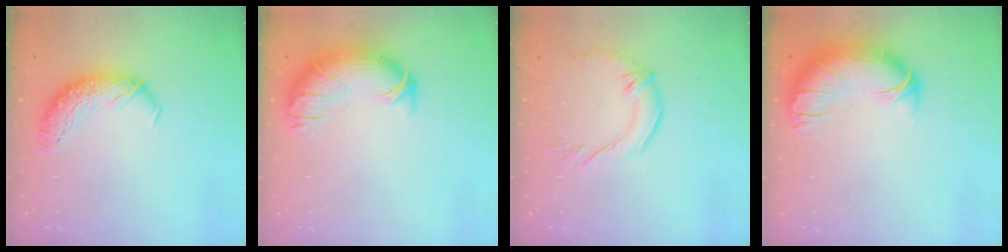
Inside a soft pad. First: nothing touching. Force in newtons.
{"total": 3.4, "press": 0.5, "slide": 3.3}
{"total": 2.7, "press": 1.0, "slide": 2.5}
{"total": 2.5, "press": 1.2, "slide": 2.2}